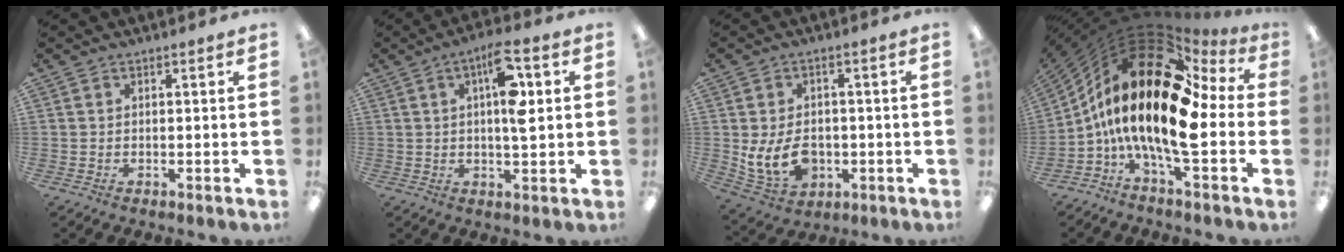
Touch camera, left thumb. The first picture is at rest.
{"total": 9.3, "force": [2.6, 3.1, 8.4], "torque": [-0.129, -0.001, 0.037]}
{"total": 10.0, "force": [-1.8, 7.4, 6.5], "torque": [-0.131, 0.006, -0.029]}
{"total": 24.5, "force": [-0.1, 10.0, 22.3], "torque": [-0.483, -0.021, -0.011]}